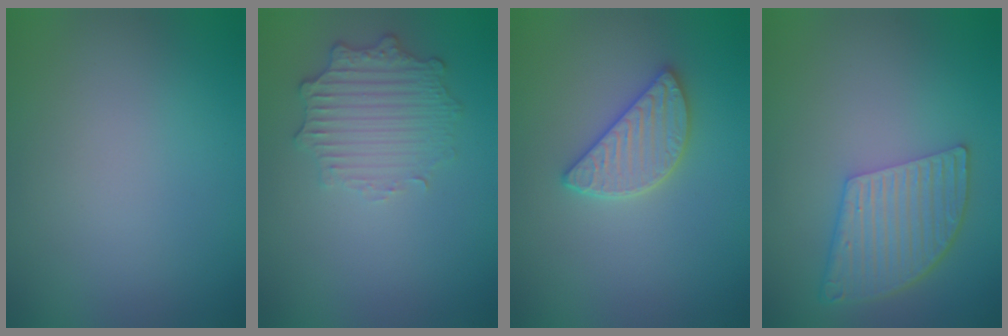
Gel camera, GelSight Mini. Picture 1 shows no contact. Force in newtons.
{"total": 2.9, "press": 2.4, "slide": 1.6}
{"total": 2.8, "press": 2.8, "slide": 0.5}
{"total": 5.8, "press": 4.3, "slide": 3.8}